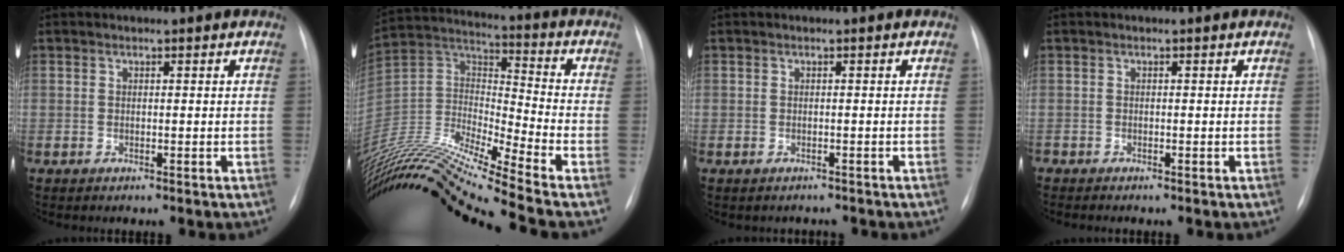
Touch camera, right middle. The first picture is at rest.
{"total": 25.0, "force": [-21.3, -1.6, 13.1], "torque": [-0.287, -0.020, -0.388]}
{"total": 1.6, "force": [-1.4, 0.8, -0.1], "torque": [-0.002, 0.002, -0.019]}
{"total": 0.9, "force": [-0.9, 0.1, 0.3], "torque": [-0.004, -0.003, -0.011]}